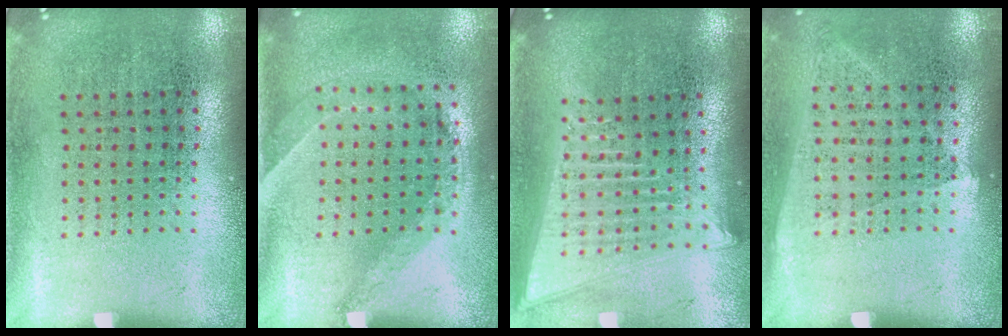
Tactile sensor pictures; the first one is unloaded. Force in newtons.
{"total": 1.4, "press": 1.0, "slide": 1.0}
{"total": 2.1, "press": 1.8, "slide": 1.1}
{"total": 1.0, "press": 0.9, "slide": 0.6}